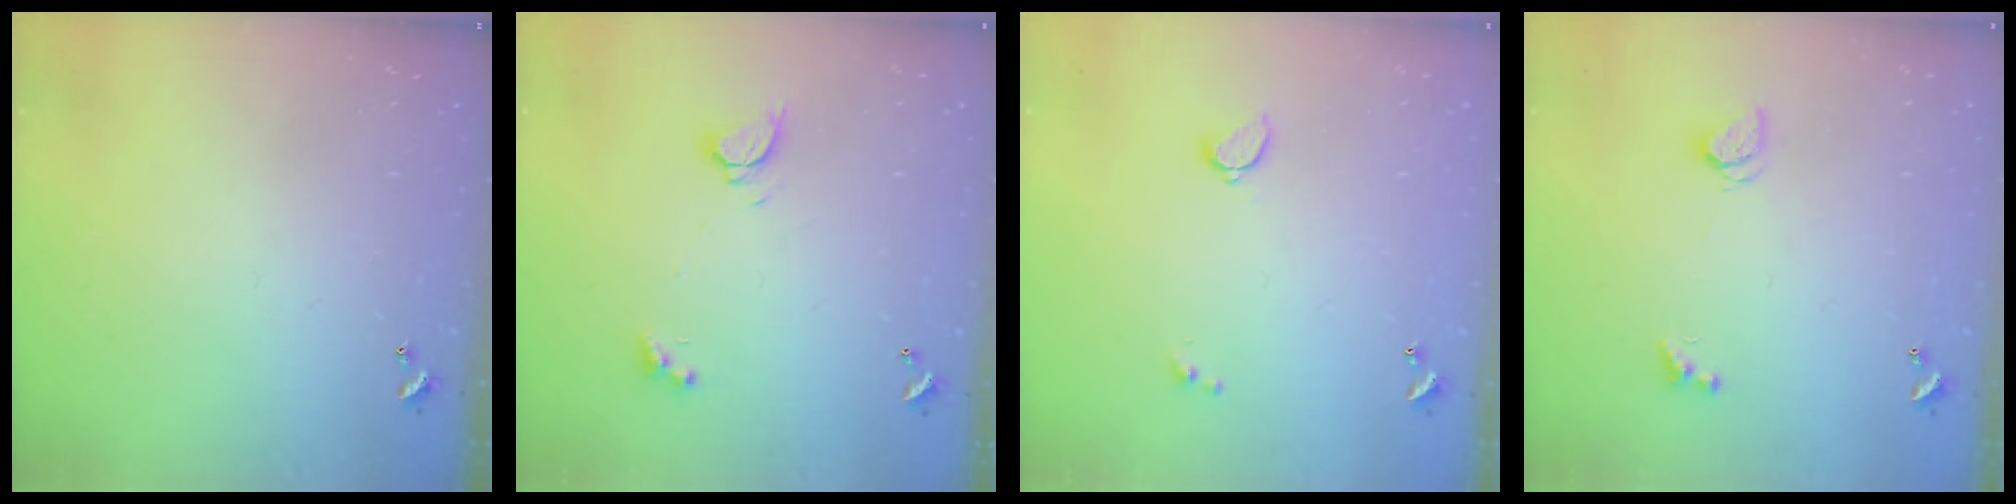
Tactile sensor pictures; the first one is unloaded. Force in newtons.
{"total": 3.3, "press": 3.3, "slide": 0.4}
{"total": 1.7, "press": 1.6, "slide": 0.5}
{"total": 2.0, "press": 2.0, "slide": 0.3}